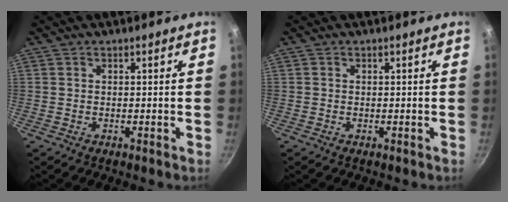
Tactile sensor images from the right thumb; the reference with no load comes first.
{"total": 0.0}